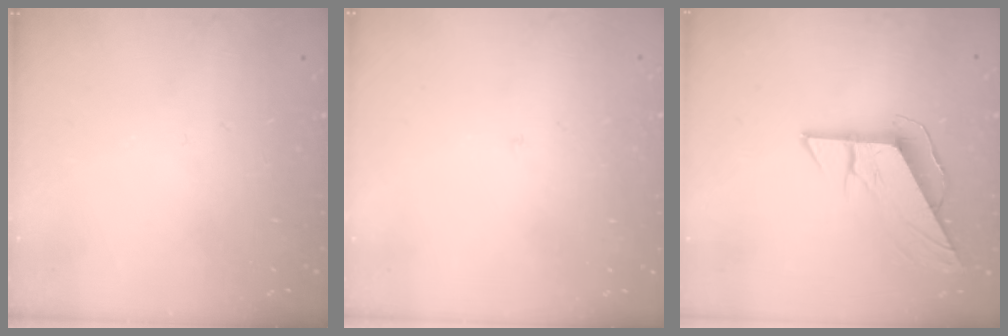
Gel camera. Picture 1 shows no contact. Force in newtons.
{"total": 2.0, "press": 2.0, "slide": 0.2}
{"total": 8.3, "press": 8.3, "slide": 0.2}